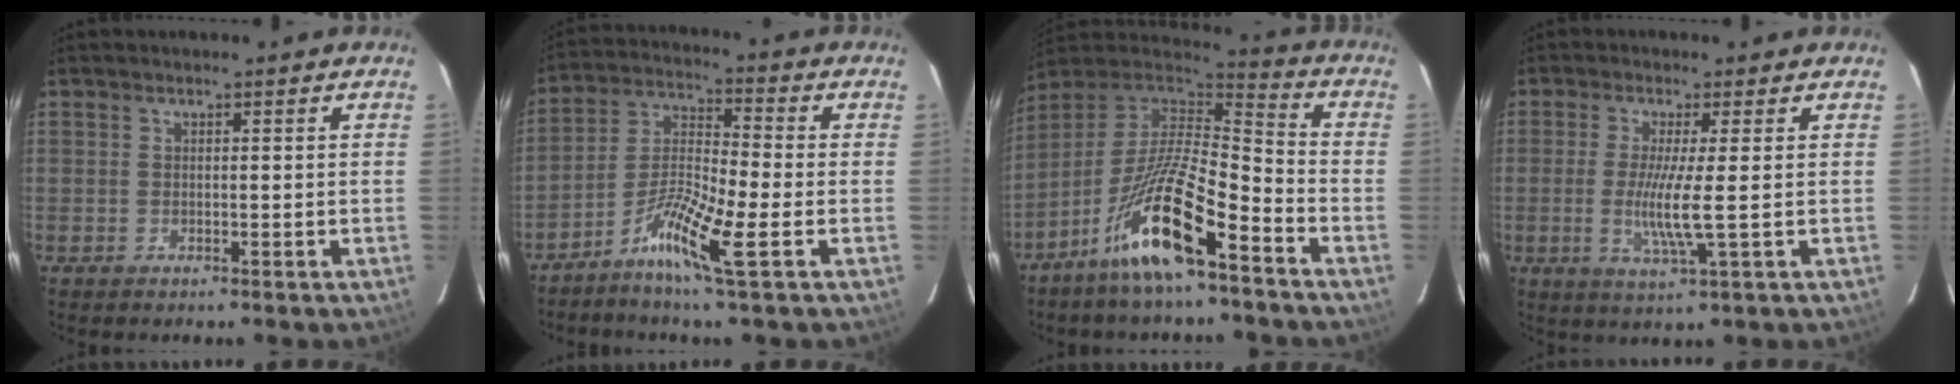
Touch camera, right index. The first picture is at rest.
{"total": 10.0, "force": [-4.9, 0.1, 8.8], "torque": [-0.171, -0.010, -0.101]}
{"total": 16.5, "force": [-9.9, 2.3, 13.1], "torque": [-0.263, -0.010, -0.184]}
{"total": 6.1, "force": [-0.4, -0.5, 6.1], "torque": [-0.123, -0.019, -0.010]}